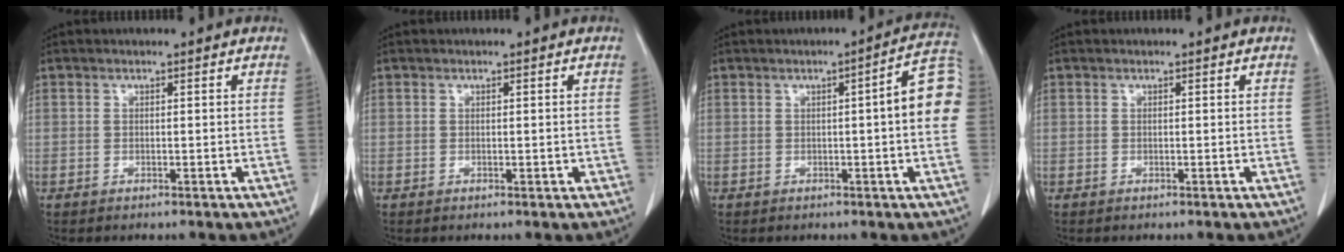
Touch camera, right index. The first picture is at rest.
{"total": 0.9, "force": [-0.1, 0.5, 0.8], "torque": [-0.012, -0.001, 0.002]}
{"total": 7.9, "force": [0.4, 0.8, 7.9], "torque": [-0.093, 0.020, -0.004]}
{"total": 0.0}